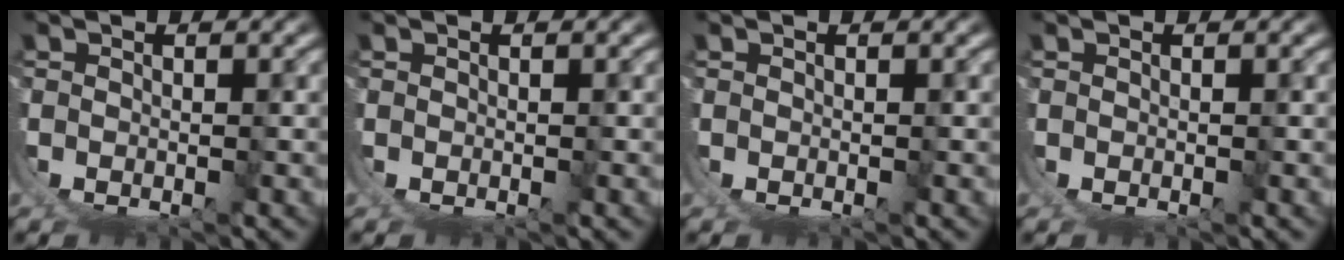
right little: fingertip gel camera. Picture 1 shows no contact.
{"total": 0.0}
{"total": 0.0}
{"total": 0.0}